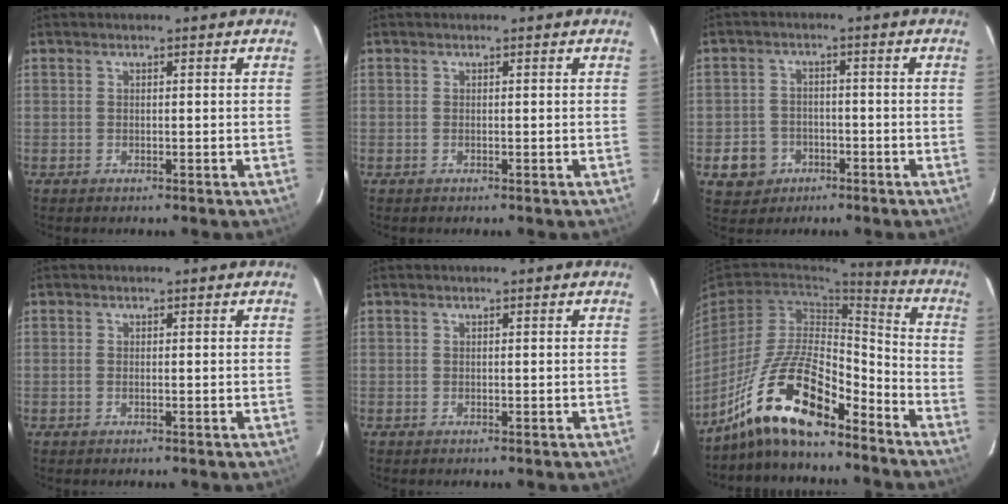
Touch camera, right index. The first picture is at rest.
{"total": 0.0}
{"total": 6.4, "force": [-2.9, 5.6, 1.3], "torque": [-0.044, 0.017, -0.040]}
{"total": 0.6, "force": [-0.1, 0.0, 0.6], "torque": [-0.013, 0.001, -0.004]}
{"total": 0.0}
{"total": 17.2, "force": [-12.6, 5.0, 10.6], "torque": [-0.222, 0.001, -0.236]}